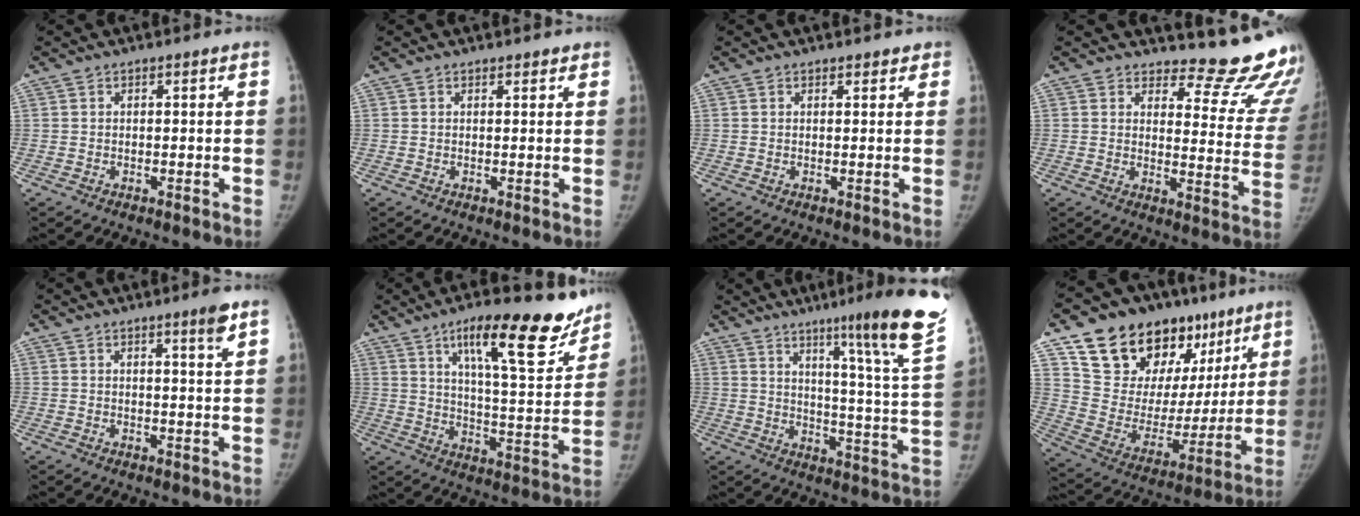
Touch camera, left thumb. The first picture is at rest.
{"total": 1.1, "force": [0.9, 0.5, 0.2], "torque": [0.002, -0.005, 0.010]}
{"total": 1.5, "force": [1.2, 0.9, 0.2], "torque": [0.015, -0.004, 0.009]}
{"total": 16.2, "force": [15.1, 3.8, 4.4], "torque": [-0.004, -0.173, 0.159]}
{"total": 3.5, "force": [2.2, -0.1, 2.6], "torque": [-0.038, -0.018, 0.034]}
{"total": 20.3, "force": [13.5, 5.4, 14.2], "torque": [-0.161, -0.069, 0.206]}
{"total": 22.5, "force": [14.8, 0.5, 17.0], "torque": [-0.217, -0.098, 0.200]}
{"total": 27.6, "force": [16.2, 16.2, 15.4], "torque": [-0.193, -0.018, 0.275]}